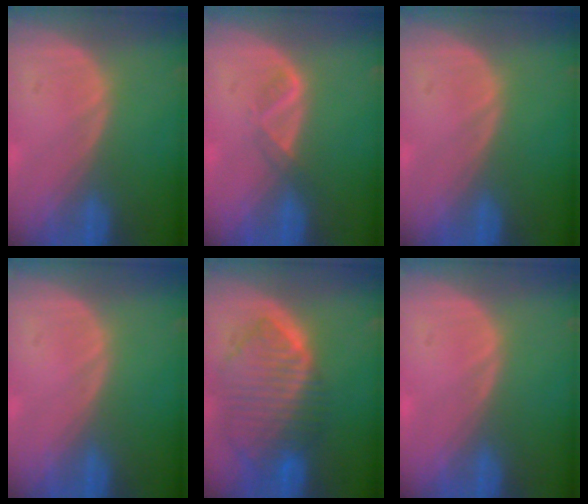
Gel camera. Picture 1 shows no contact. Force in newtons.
{"total": 1.9, "press": 1.8, "slide": 0.7}
{"total": 0.0}
{"total": 0.0}
{"total": 9.9, "press": 8.5, "slide": 5.1}
{"total": 0.5, "press": 0.1, "slide": 0.5}